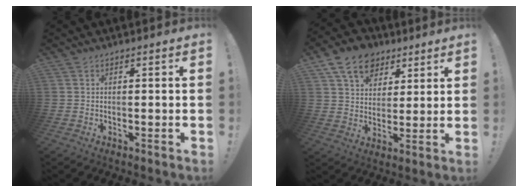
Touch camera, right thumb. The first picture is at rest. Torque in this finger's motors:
{"motor_torque": [-0.04, 0.84, 0.17, -0.04, 0.21]}